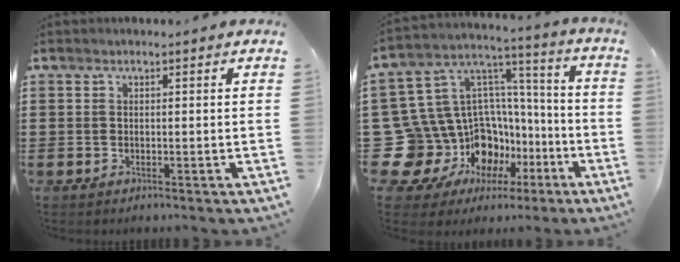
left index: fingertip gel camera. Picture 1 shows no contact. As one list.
[{"total": 15.4, "force": [-4.7, 14.0, 4.2], "torque": [-0.142, -0.023, -0.034]}]